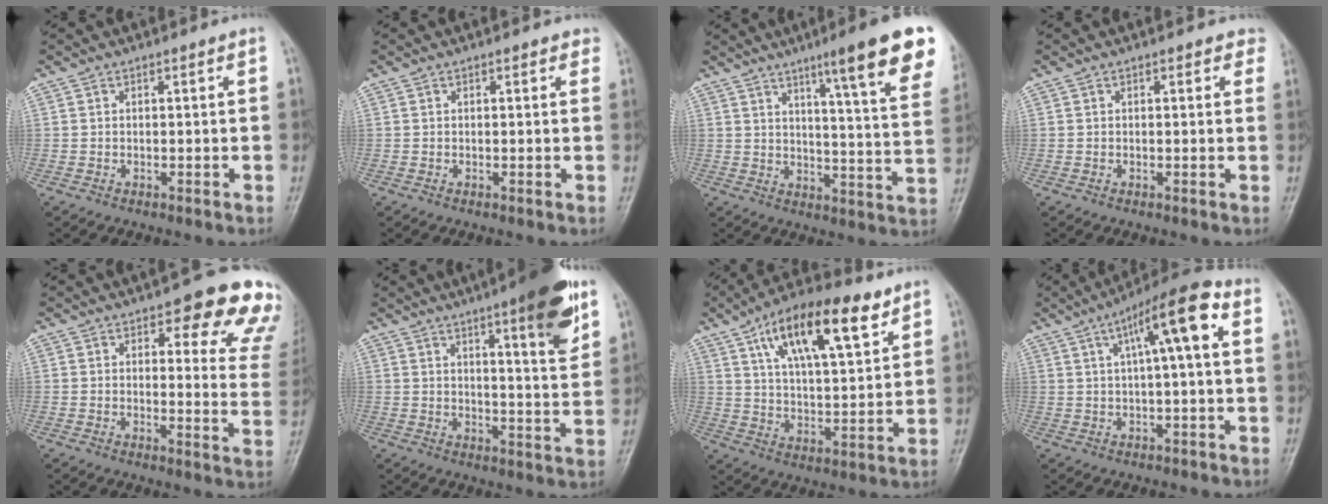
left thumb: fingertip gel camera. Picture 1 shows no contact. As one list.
[{"total": 1.0, "force": [0.6, 0.5, 0.6], "torque": [0.001, 0.000, 0.001]}, {"total": 18.8, "force": [11.4, 1.9, 14.9], "torque": [-0.174, -0.049, 0.146]}, {"total": 1.9, "force": [1.2, 1.1, 0.9], "torque": [0.015, -0.001, 0.003]}, {"total": 15.8, "force": [10.7, 5.5, 10.3], "torque": [-0.067, -0.047, 0.106]}, {"total": 13.4, "force": [7.3, 2.4, 11.0], "torque": [-0.135, -0.036, 0.097]}, {"total": 18.1, "force": [9.5, 6.6, 14.0], "torque": [-0.205, -0.024, 0.160]}, {"total": 11.5, "force": [3.1, 2.4, 10.8], "torque": [-0.182, 0.032, 0.042]}]